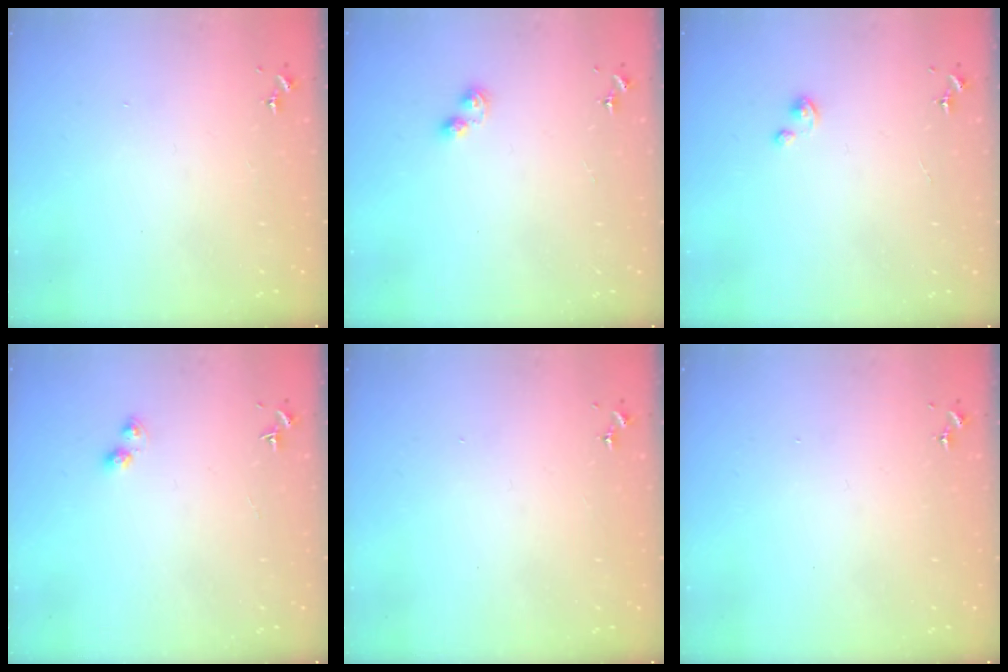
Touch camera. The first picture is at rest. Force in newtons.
{"total": 3.9, "press": 3.8, "slide": 0.6}
{"total": 1.8, "press": 1.8, "slide": 0.2}
{"total": 3.0, "press": 3.0, "slide": 0.5}
{"total": 0.0}
{"total": 0.0}